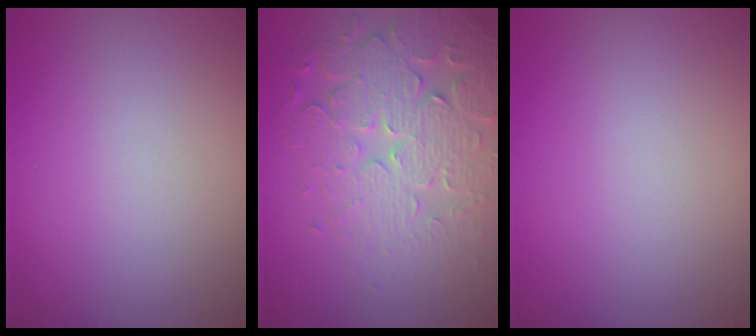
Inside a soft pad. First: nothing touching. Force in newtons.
{"total": 6.2, "press": 4.9, "slide": 3.9}
{"total": 0.0}